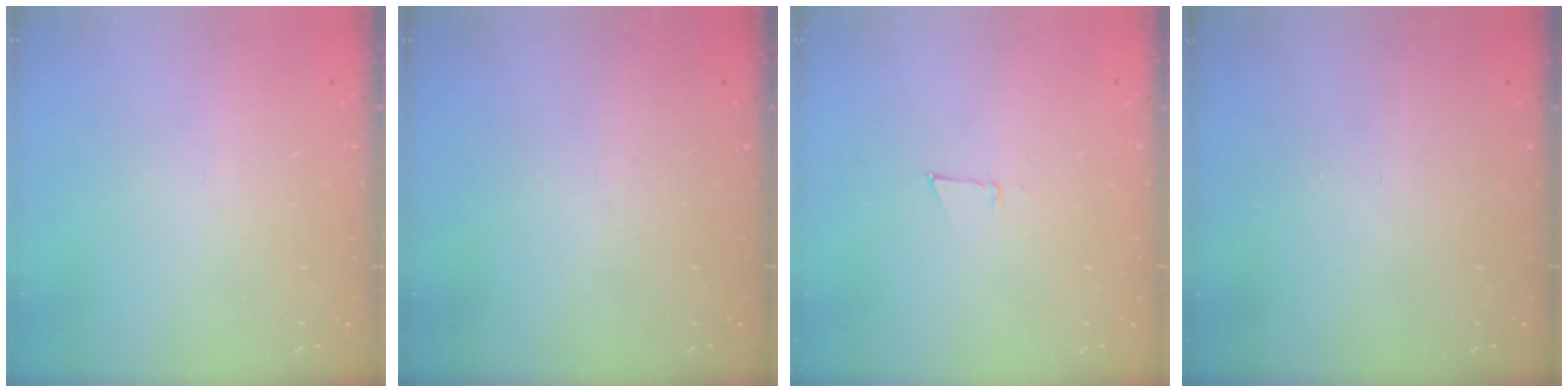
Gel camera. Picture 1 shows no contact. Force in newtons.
{"total": 0.0}
{"total": 3.3, "press": 3.3, "slide": 0.6}
{"total": 0.0}